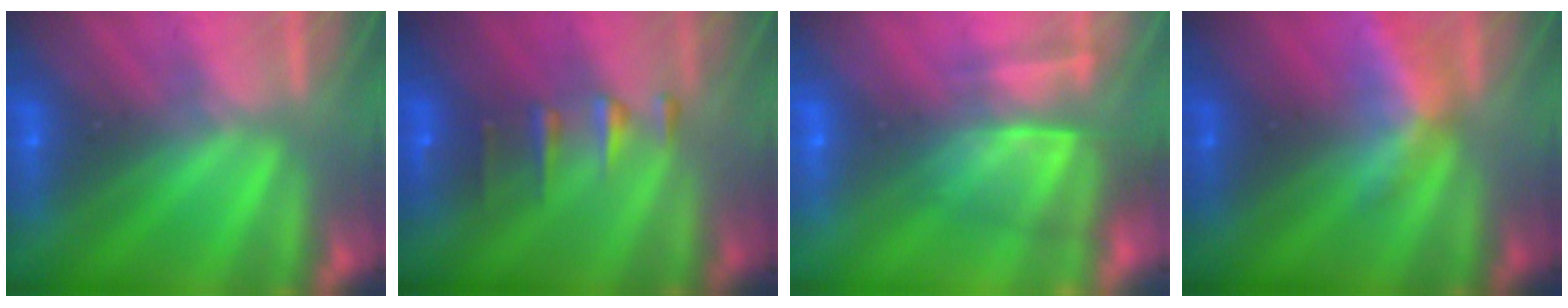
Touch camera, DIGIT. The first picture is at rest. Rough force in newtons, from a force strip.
{"total": 2.4}
{"total": 7.0}
{"total": 2.3}